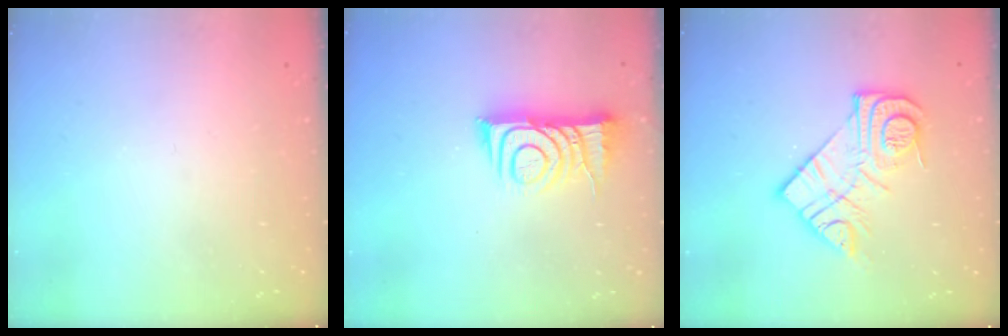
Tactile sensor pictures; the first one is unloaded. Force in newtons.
{"total": 9.9, "press": 9.8, "slide": 1.1}
{"total": 14.6, "press": 14.6, "slide": 0.8}